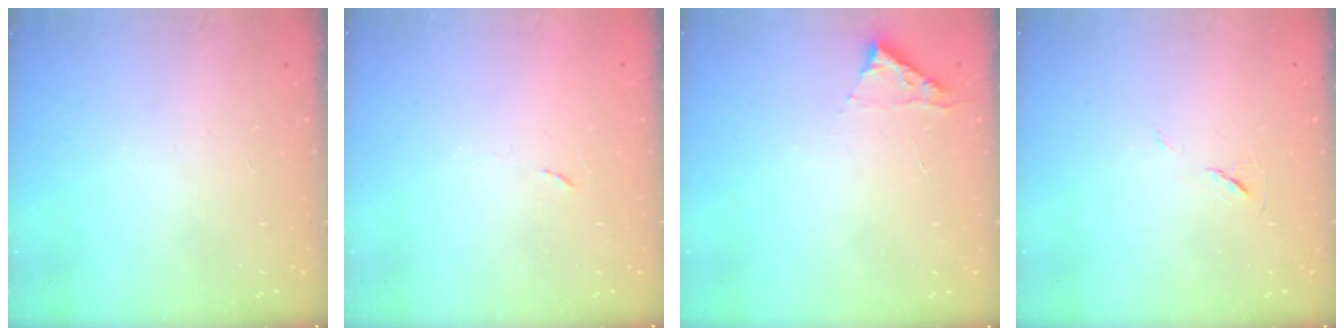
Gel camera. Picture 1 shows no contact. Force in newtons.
{"total": 3.5, "press": 3.3, "slide": 1.2}
{"total": 2.8, "press": 2.8, "slide": 0.3}
{"total": 6.0, "press": 5.5, "slide": 2.3}